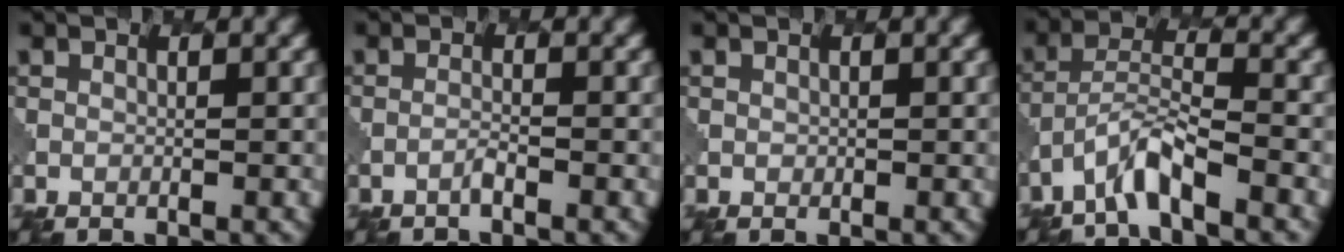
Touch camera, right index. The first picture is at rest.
{"total": 0.5, "force": [-0.4, 0.0, 0.3], "torque": [-0.005, 0.003, -0.012]}
{"total": 0.6, "force": [0.2, 0.6, 0.2], "torque": [-0.003, -0.006, 0.007]}
{"total": 3.8, "force": [-2.9, 0.6, 2.4], "torque": [-0.048, 0.007, -0.062]}